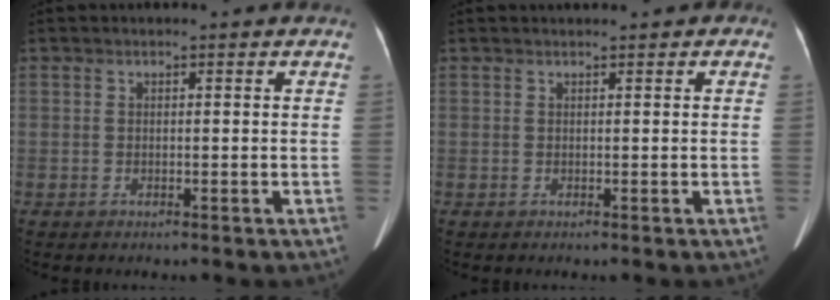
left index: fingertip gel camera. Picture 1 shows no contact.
{"total": 1.2, "force": [0.7, 0.5, 0.8], "torque": [-0.011, 0.015, 0.010]}